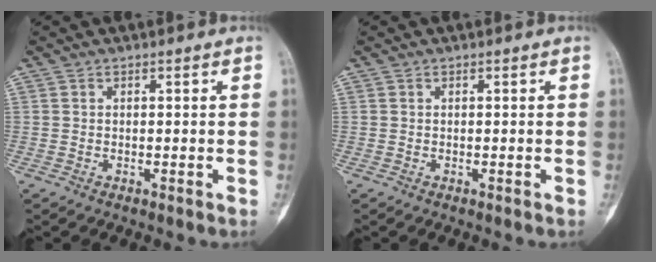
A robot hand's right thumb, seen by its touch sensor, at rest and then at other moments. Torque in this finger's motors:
{"motor_torque": [-0.02, -0.02, 0.00, 0.00, 0.00]}